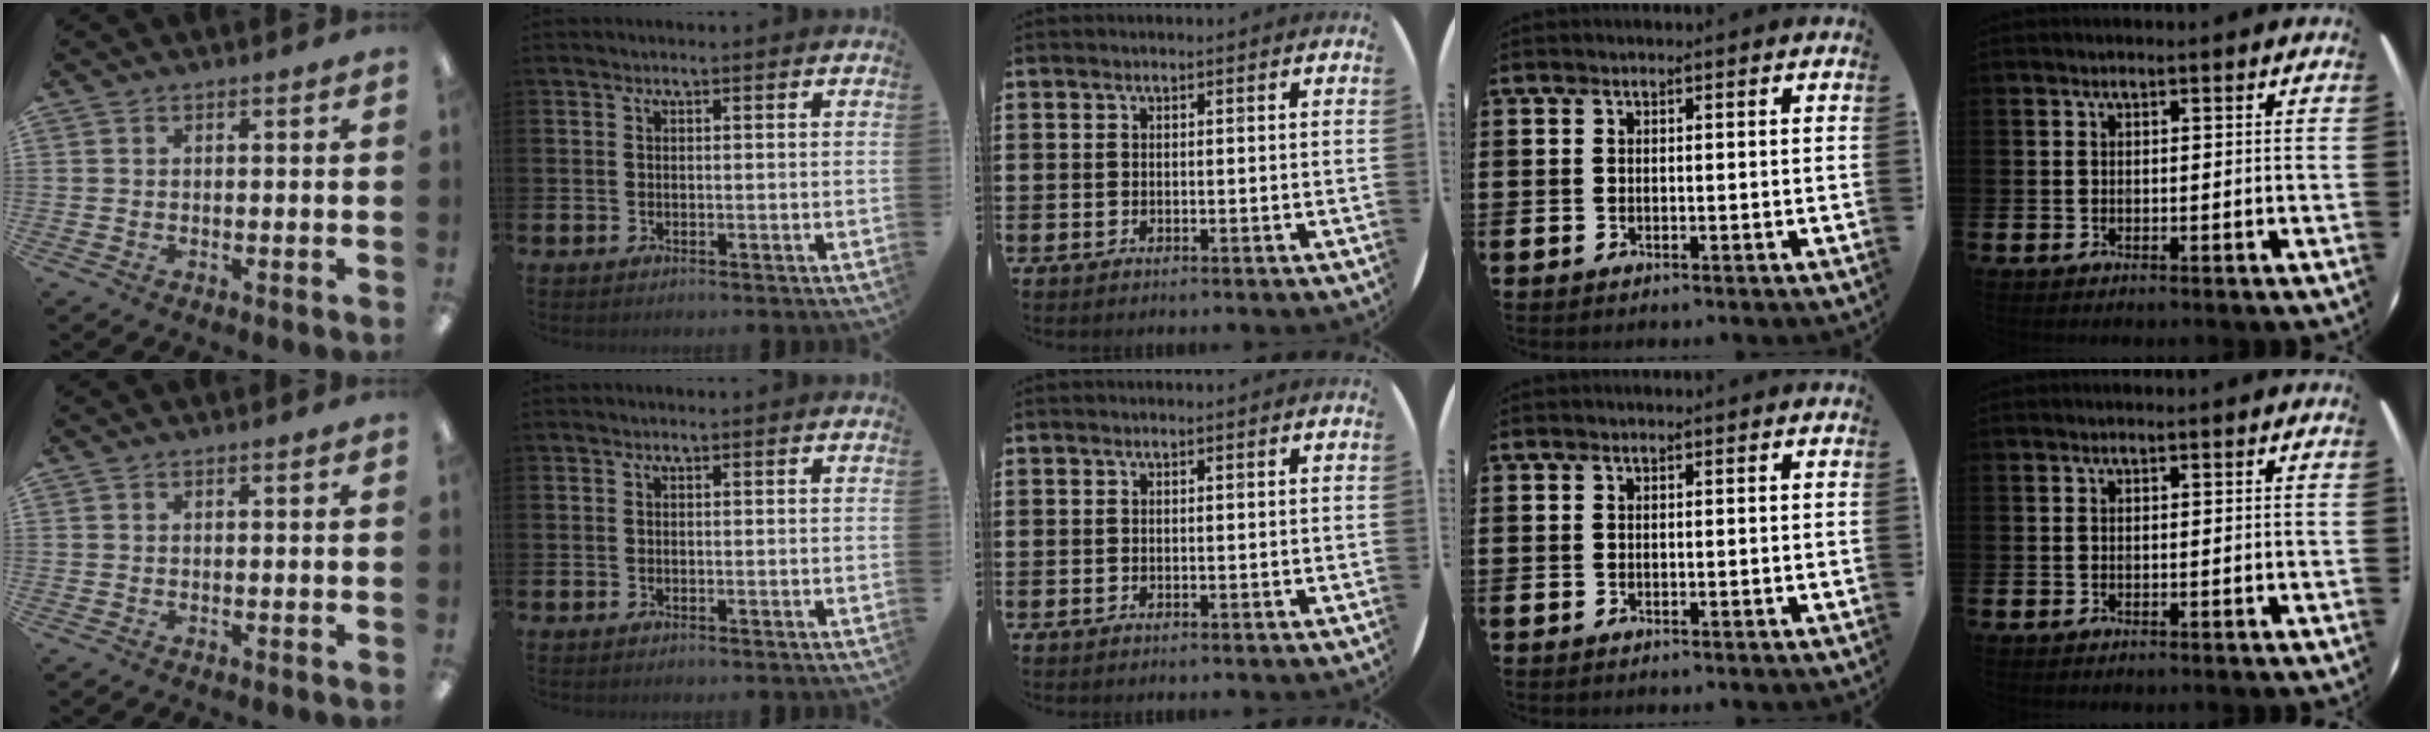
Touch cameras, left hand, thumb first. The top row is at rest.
{}